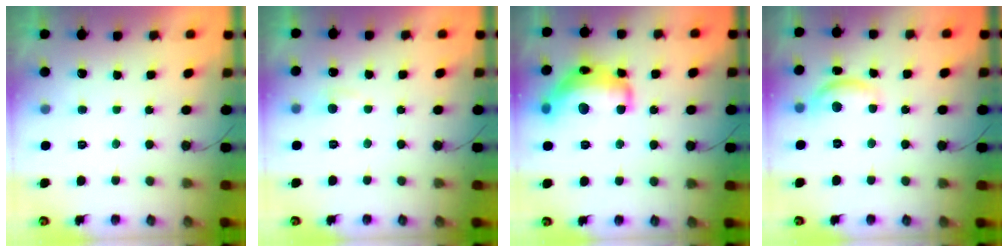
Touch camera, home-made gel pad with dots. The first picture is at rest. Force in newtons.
{"total": 4.0, "press": 3.9, "slide": 0.5}
{"total": 18.0, "press": 17.9, "slide": 1.0}
{"total": 10.0, "press": 10.0, "slide": 0.6}